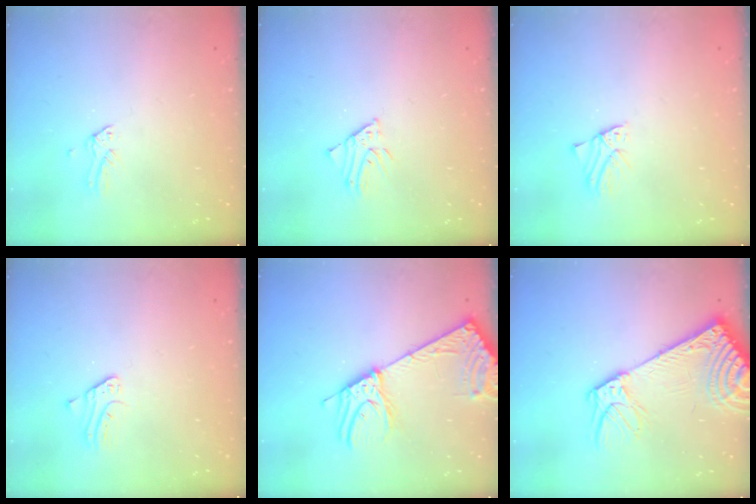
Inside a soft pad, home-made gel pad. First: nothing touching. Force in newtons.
{"total": 2.5, "press": 2.5, "slide": 0.1}
{"total": 1.2, "press": 1.2, "slide": 0.1}
{"total": 1.8, "press": 1.7, "slide": 0.2}
{"total": 12.6, "press": 12.2, "slide": 3.1}
{"total": 17.2, "press": 16.7, "slide": 3.8}